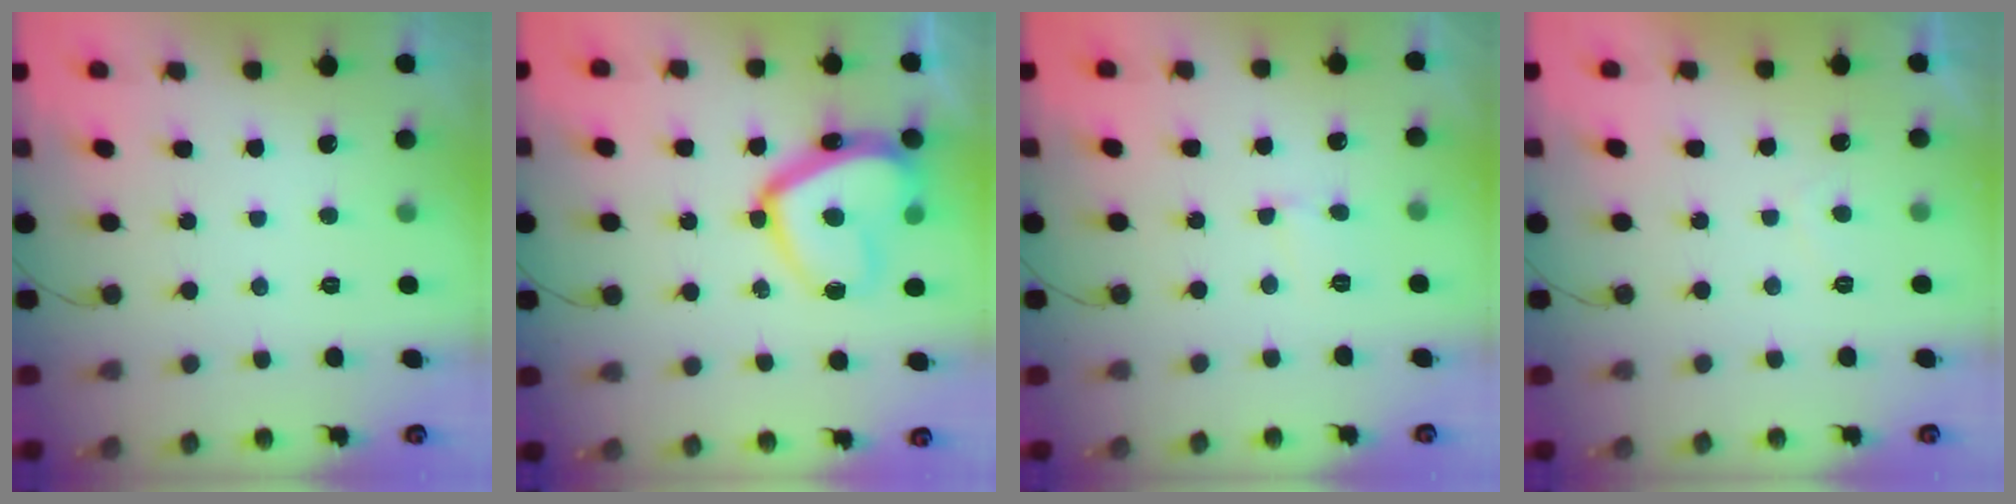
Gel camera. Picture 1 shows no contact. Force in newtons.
{"total": 18.2, "press": 18.1, "slide": 1.9}
{"total": 2.6, "press": 2.6, "slide": 0.3}
{"total": 0.9, "press": 0.7, "slide": 0.5}